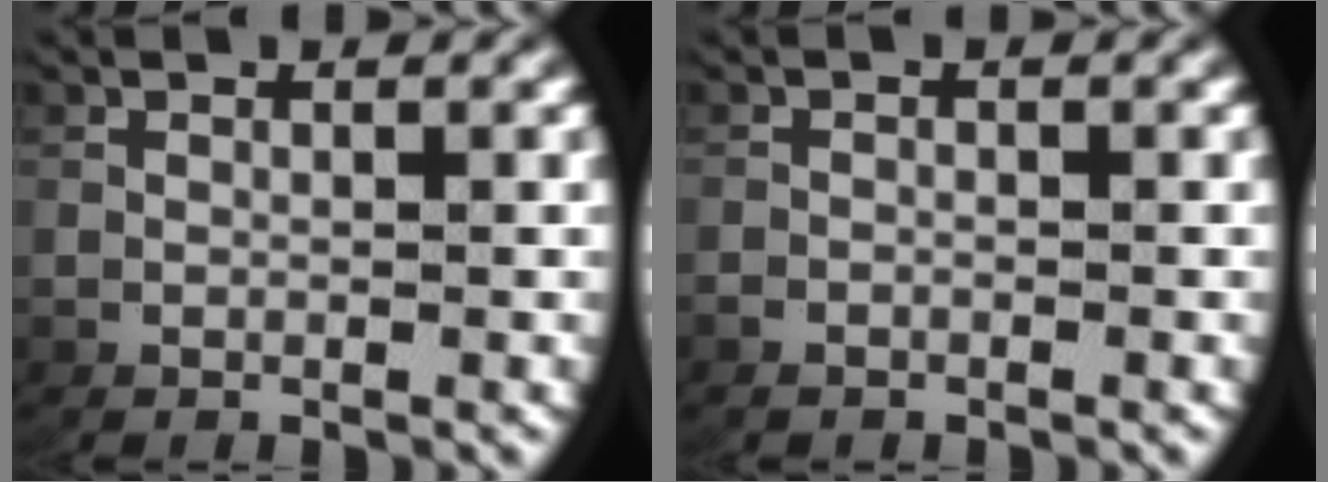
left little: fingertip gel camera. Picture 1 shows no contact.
{"total": 0.7, "force": [-0.7, -0.2, 0.0], "torque": [-0.001, -0.005, -0.011]}